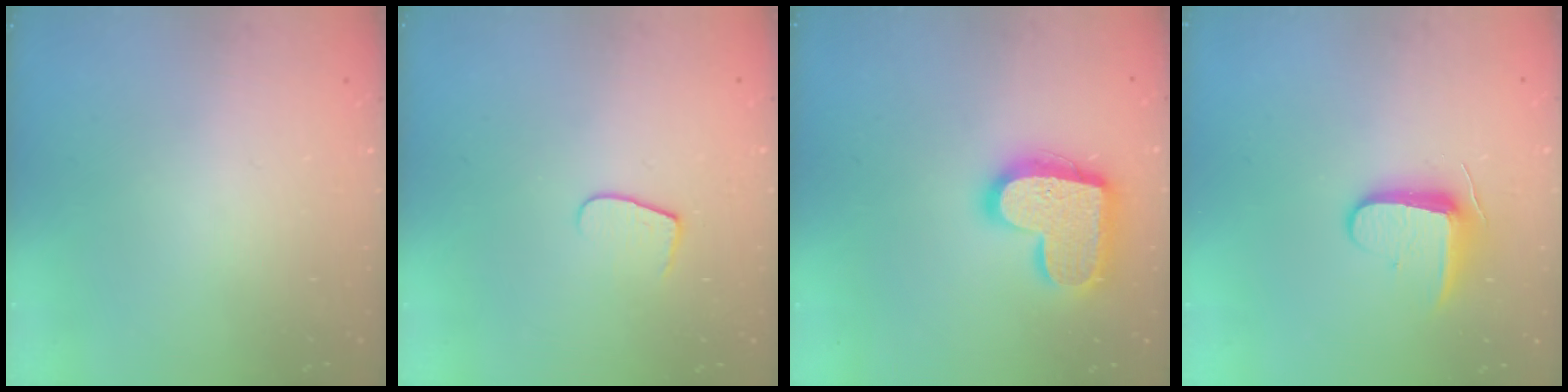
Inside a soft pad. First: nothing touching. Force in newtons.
{"total": 5.5, "press": 5.5, "slide": 0.5}
{"total": 18.5, "press": 18.5, "slide": 1.0}
{"total": 8.9, "press": 8.9, "slide": 0.9}